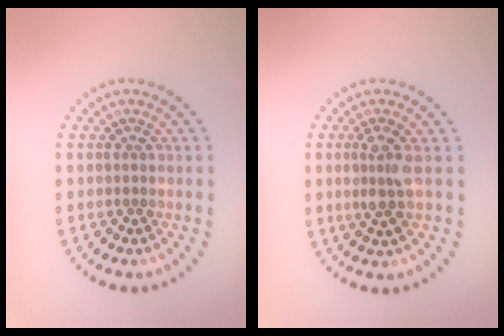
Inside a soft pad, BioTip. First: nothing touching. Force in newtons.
{"total": 2.4, "press": 2.2, "slide": 0.9}